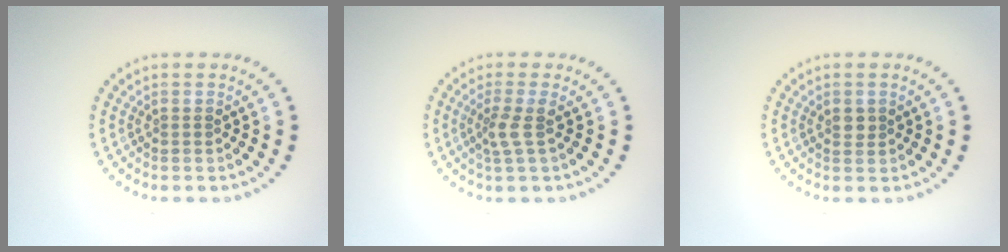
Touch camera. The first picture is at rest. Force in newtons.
{"total": 2.0, "press": 1.4, "slide": 1.4}
{"total": 1.1, "press": 1.0, "slide": 0.4}